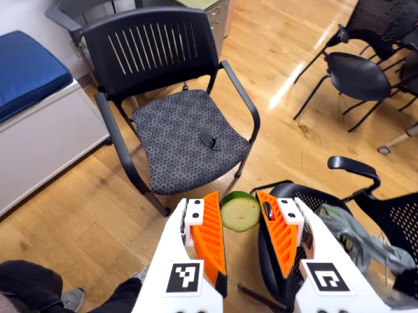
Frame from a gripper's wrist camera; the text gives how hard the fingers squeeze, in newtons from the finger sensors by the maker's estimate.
{"total": 8.8, "left": 8.6, "right": 9.1}